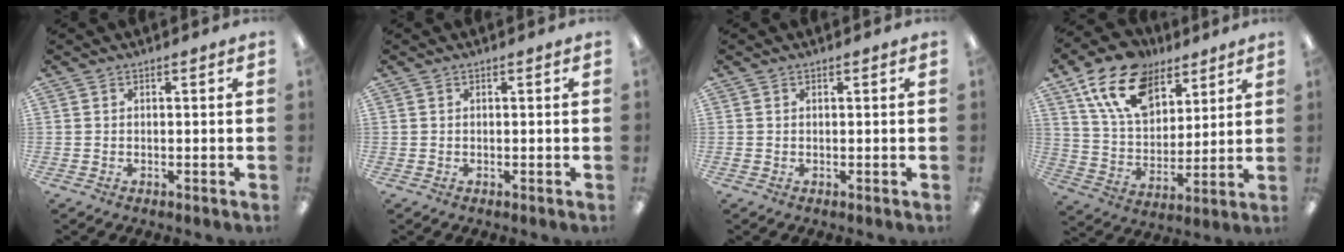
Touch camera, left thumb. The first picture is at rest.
{"total": 0.0}
{"total": 0.5, "force": [0.2, 0.3, 0.3], "torque": [-0.007, 0.004, 0.003]}
{"total": 17.4, "force": [10.7, 10.4, 8.9], "torque": [-0.167, -0.037, 0.199]}